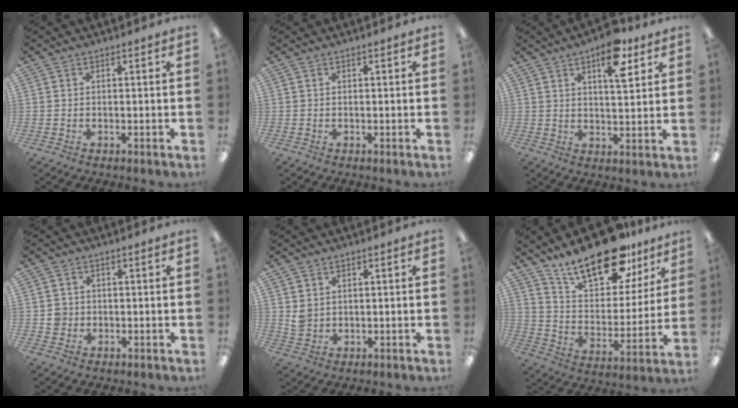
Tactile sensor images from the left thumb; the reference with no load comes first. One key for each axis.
{"total": 0.0}
{"total": 10.9, "fx": 6.5, "fy": 4.2, "fz": 7.7, "tx": -0.099, "ty": -0.032, "tz": 0.104}
{"total": 2.9, "fx": -0.2, "fy": 2.8, "fz": 0.4, "tx": -0.003, "ty": 0.001, "tz": -0.006}
{"total": 3.1, "fx": 1.3, "fy": 2.4, "fz": 1.3, "tx": -0.028, "ty": 0.002, "tz": 0.026}
{"total": 21.4, "fx": 15.9, "fy": 9.1, "fz": 11.0, "tx": -0.178, "ty": -0.097, "tz": 0.277}